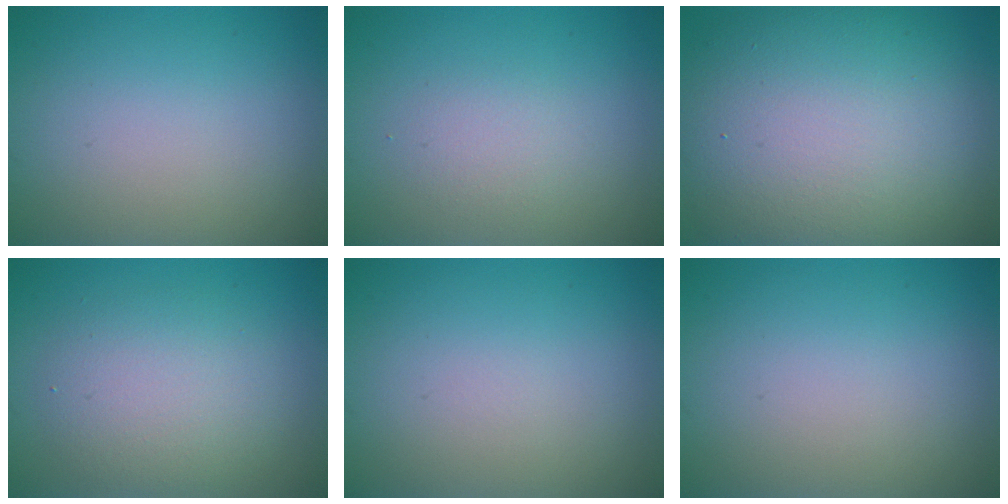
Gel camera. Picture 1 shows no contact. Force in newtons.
{"total": 1.5, "press": 1.5, "slide": 0.0}
{"total": 14.7, "press": 14.6, "slide": 0.8}
{"total": 4.1, "press": 4.1, "slide": 0.2}
{"total": 0.0}
{"total": 0.0}